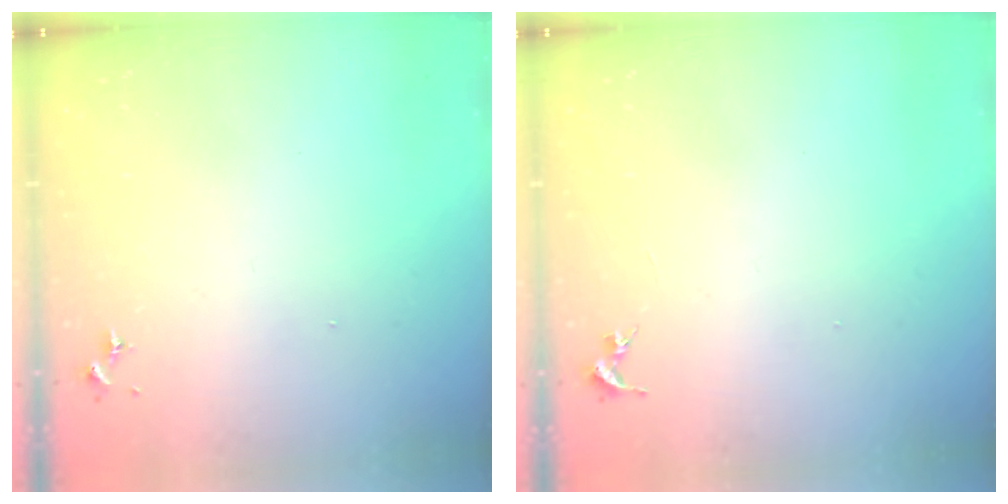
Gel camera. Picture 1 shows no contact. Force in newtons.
{"total": 0.0}